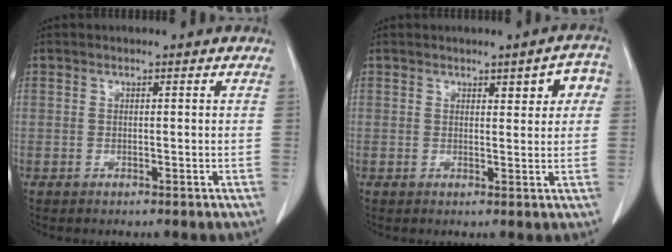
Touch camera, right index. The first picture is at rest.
{"total": 4.2, "force": [1.5, 1.4, 3.6], "torque": [-0.037, 0.011, 0.016]}